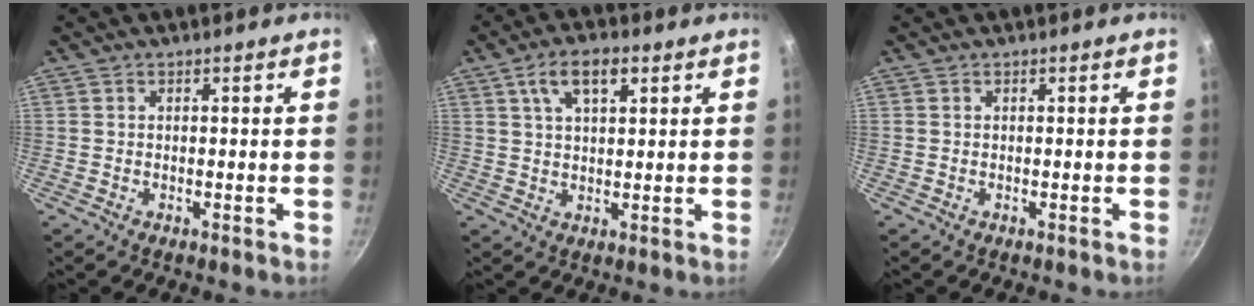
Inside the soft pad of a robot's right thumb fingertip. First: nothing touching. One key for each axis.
{"total": 7.2, "fx": 3.3, "fy": 3.4, "fz": 5.5, "tx": -0.083, "ty": 0.001, "tz": 0.056}
{"total": 0.0}